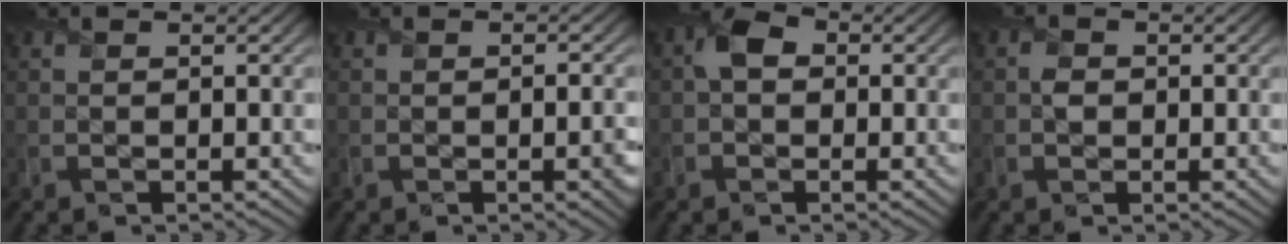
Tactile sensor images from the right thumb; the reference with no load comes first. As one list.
[{"total": 1.7, "force": [-0.3, 0.4, 1.6], "torque": [-0.020, 0.001, -0.003]}, {"total": 3.0, "force": [-0.1, 2.4, 1.7], "torque": [-0.036, 0.007, -0.013]}, {"total": 1.3, "force": [-0.2, 1.2, 0.5], "torque": [-0.012, -0.001, -0.009]}]